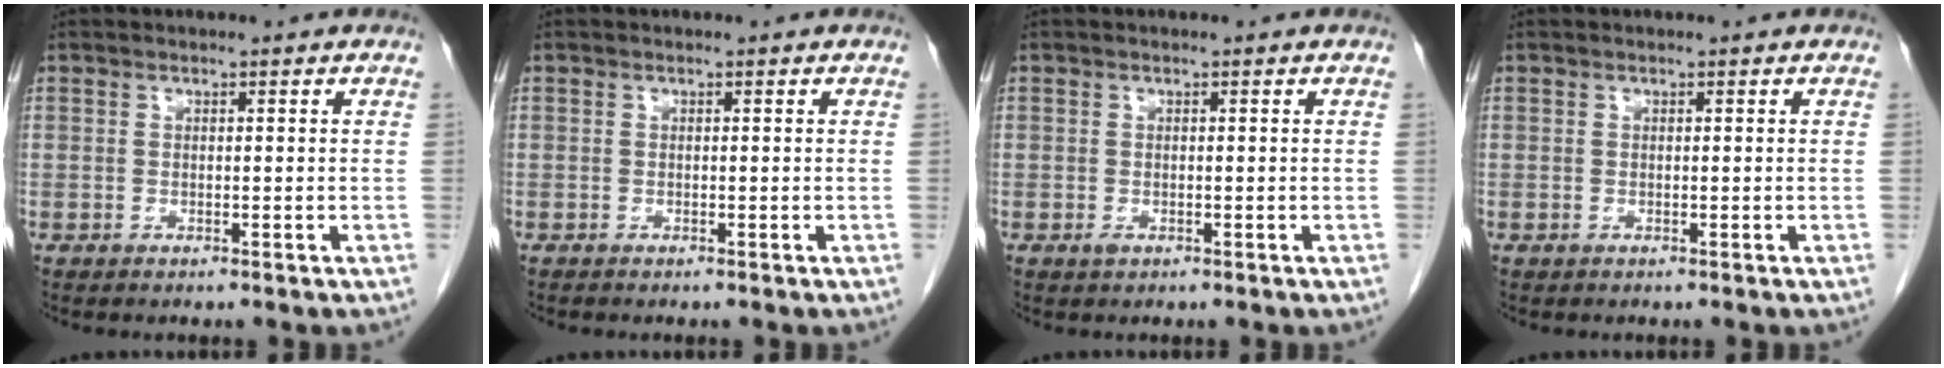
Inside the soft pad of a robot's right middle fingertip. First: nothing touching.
{"total": 0.0}
{"total": 0.6, "force": [-0.3, 0.4, 0.4], "torque": [-0.008, 0.000, -0.002]}
{"total": 0.0}